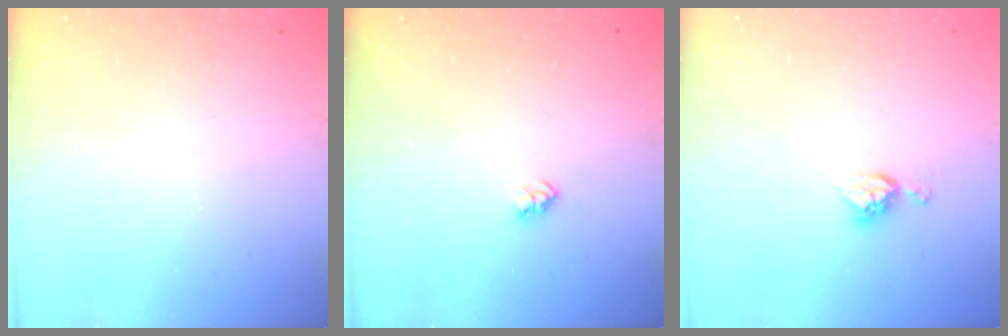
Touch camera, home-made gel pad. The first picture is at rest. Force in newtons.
{"total": 2.6, "press": 2.6, "slide": 0.4}
{"total": 6.5, "press": 6.5, "slide": 0.4}